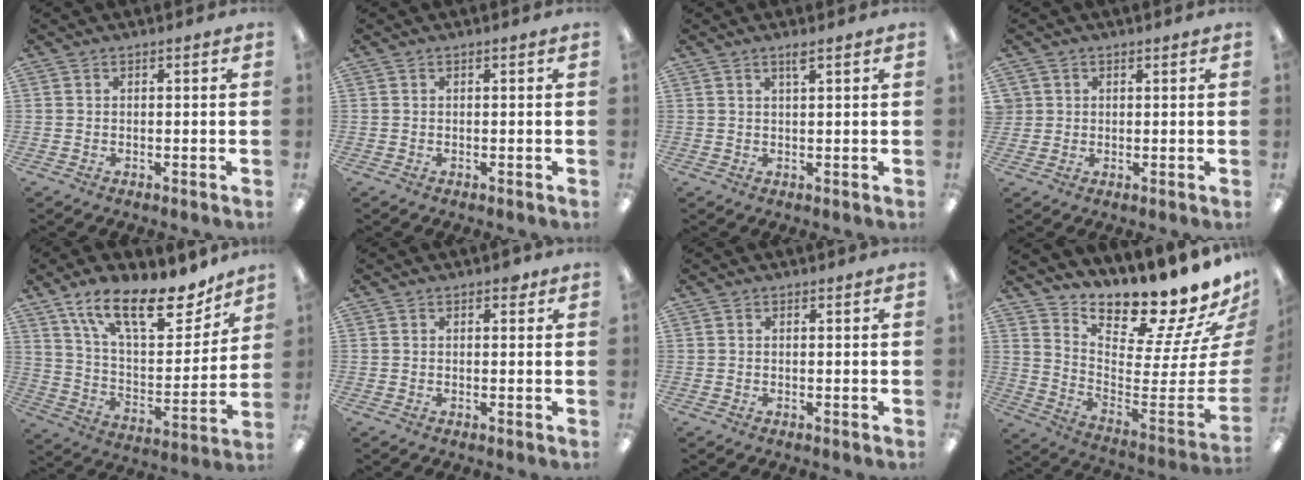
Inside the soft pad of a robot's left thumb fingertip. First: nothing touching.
{"total": 0.0}
{"total": 1.9, "force": [1.4, 0.1, 1.3], "torque": [-0.030, 0.000, 0.025]}
{"total": 2.4, "force": [0.8, 2.3, -0.3], "torque": [0.006, 0.001, 0.013]}
{"total": 20.2, "force": [14.1, 7.6, 12.3], "torque": [-0.203, -0.087, 0.243]}
{"total": 1.6, "force": [0.9, 0.9, 0.9], "torque": [-0.004, -0.004, 0.013]}
{"total": 0.0}
{"total": 15.3, "force": [14.6, 1.3, 4.2], "torque": [-0.037, -0.162, 0.231]}